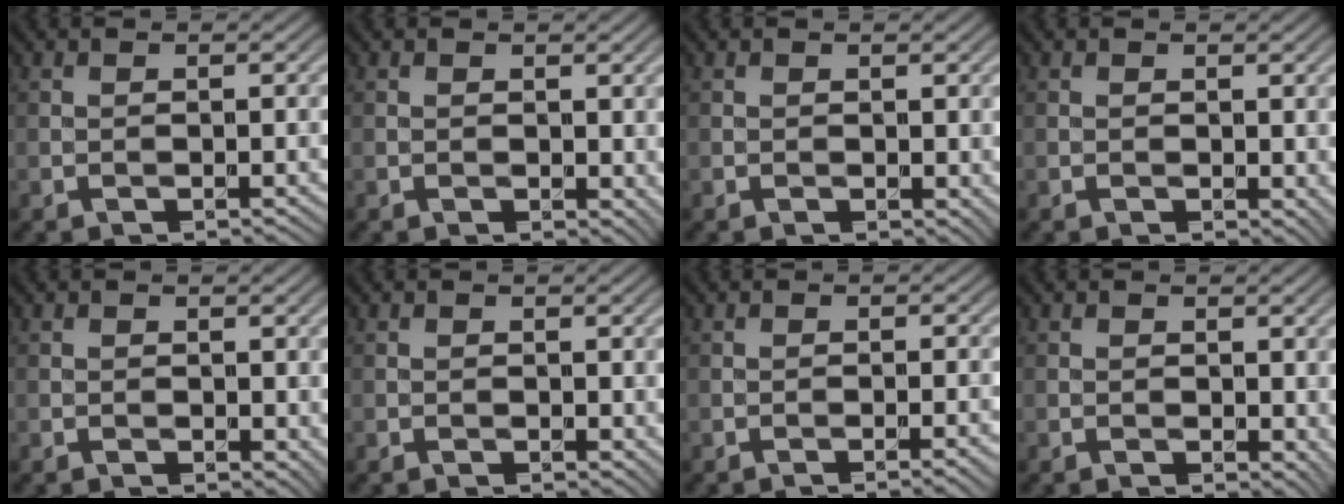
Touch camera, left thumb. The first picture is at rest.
{"total": 1.4, "force": [0.4, 1.0, 0.9], "torque": [-0.012, -0.004, 0.009]}
{"total": 0.9, "force": [0.2, 0.6, 0.6], "torque": [-0.006, -0.004, 0.005]}
{"total": 1.2, "force": [0.2, 0.8, 0.9], "torque": [-0.010, -0.005, 0.006]}
{"total": 1.2, "force": [0.2, 0.8, 0.8], "torque": [-0.009, -0.004, 0.007]}
{"total": 0.8, "force": [0.2, 0.6, 0.5], "torque": [-0.006, -0.004, 0.006]}
{"total": 1.6, "force": [-0.7, 0.2, 1.4], "torque": [-0.015, 0.003, -0.014]}
{"total": 1.8, "force": [0.4, 1.2, 1.3], "torque": [-0.016, -0.006, 0.009]}